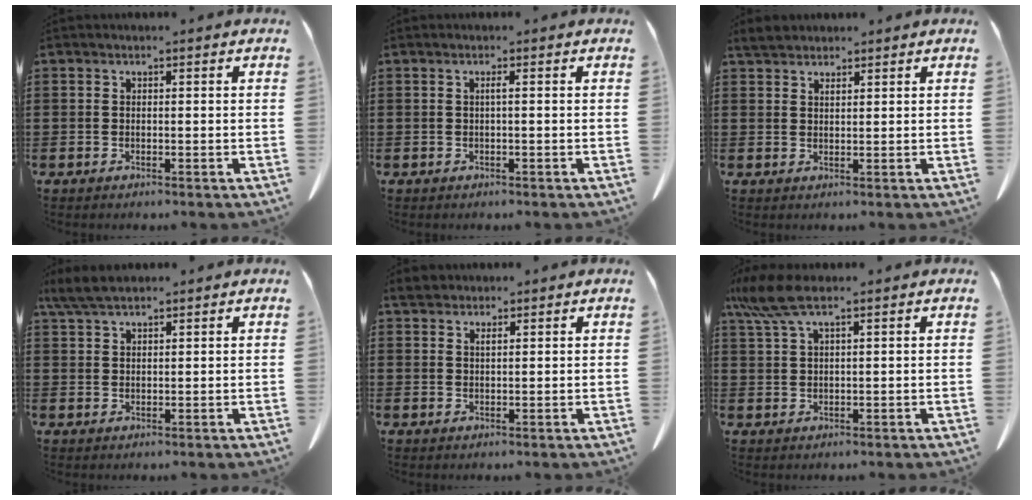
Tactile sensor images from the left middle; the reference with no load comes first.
{"total": 0.8, "force": [0.0, -0.2, 0.8], "torque": [-0.015, -0.002, -0.001]}
{"total": 2.4, "force": [2.3, 0.6, 0.7], "torque": [-0.019, 0.003, 0.045]}
{"total": 4.2, "force": [3.4, 0.9, 2.4], "torque": [-0.055, 0.000, 0.064]}
{"total": 2.1, "force": [1.8, 0.6, 0.8], "torque": [-0.022, 0.004, 0.034]}
{"total": 6.1, "force": [3.8, 1.5, 4.6], "torque": [-0.112, -0.004, 0.065]}